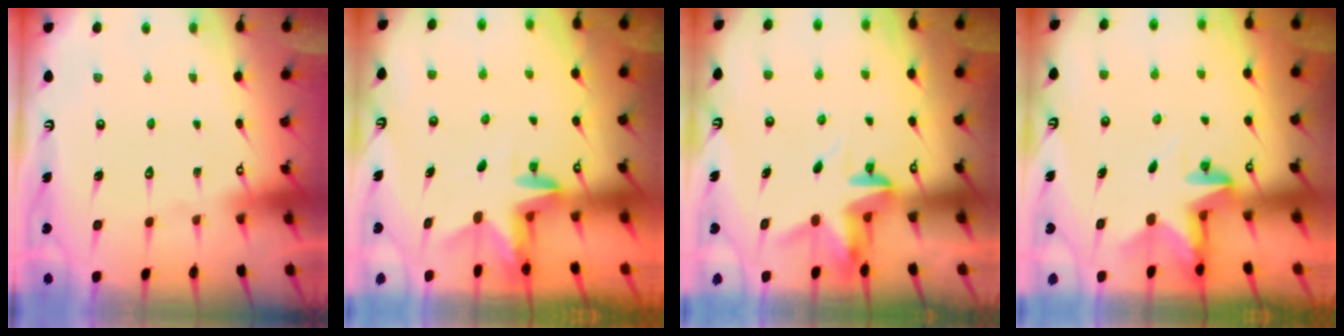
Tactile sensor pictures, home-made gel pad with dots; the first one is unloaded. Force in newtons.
{"total": 3.0, "press": 3.0, "slide": 0.2}
{"total": 3.3, "press": 3.3, "slide": 0.4}
{"total": 2.8, "press": 2.8, "slide": 0.2}